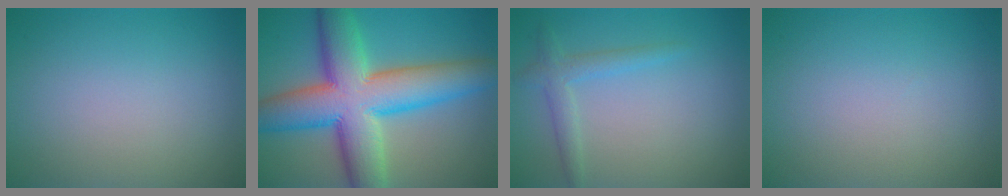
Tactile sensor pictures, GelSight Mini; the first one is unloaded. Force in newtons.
{"total": 12.8, "press": 12.8, "slide": 0.2}
{"total": 2.1, "press": 2.1, "slide": 0.1}
{"total": 0.0}